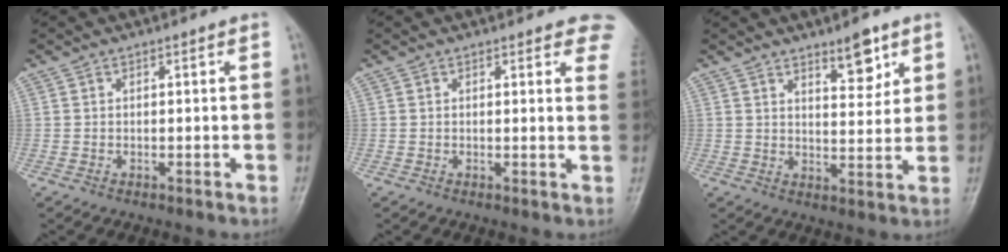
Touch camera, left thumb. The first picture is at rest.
{"total": 6.0, "force": [4.7, 2.3, 2.9], "torque": [0.001, -0.017, 0.032]}
{"total": 6.6, "force": [4.3, 2.6, 4.3], "torque": [-0.044, -0.032, 0.066]}